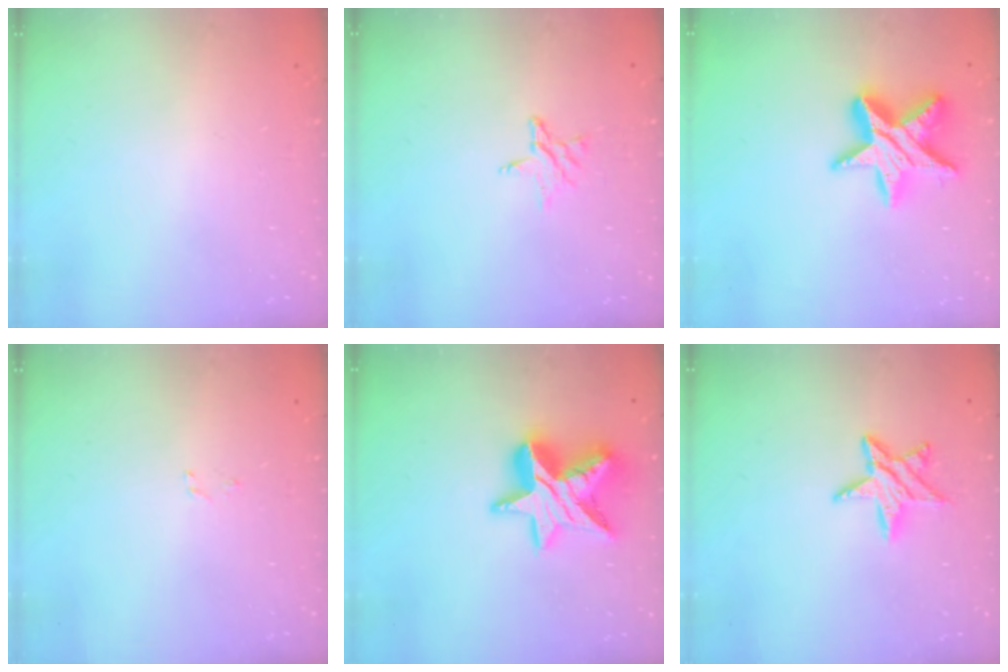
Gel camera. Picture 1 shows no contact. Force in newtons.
{"total": 5.6, "press": 5.5, "slide": 0.5}
{"total": 15.2, "press": 15.1, "slide": 1.1}
{"total": 1.6, "press": 1.5, "slide": 0.3}
{"total": 16.8, "press": 16.8, "slide": 1.4}
{"total": 9.7, "press": 9.7, "slide": 0.5}